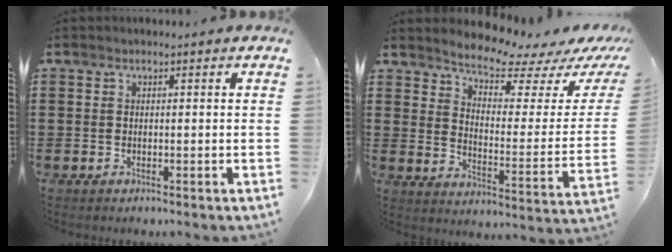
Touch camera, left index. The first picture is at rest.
{"total": 6.7, "force": [6.2, 0.9, 2.3], "torque": [-0.060, -0.050, 0.104]}